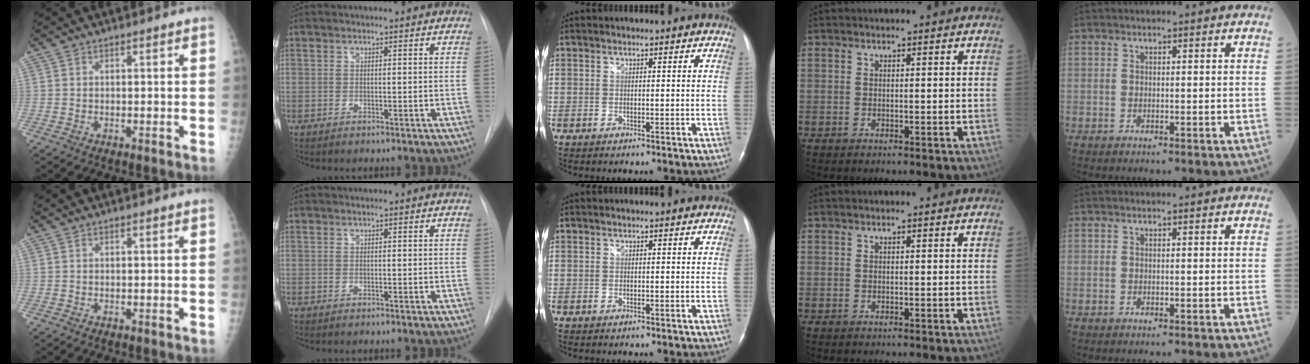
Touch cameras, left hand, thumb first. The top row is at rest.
{}